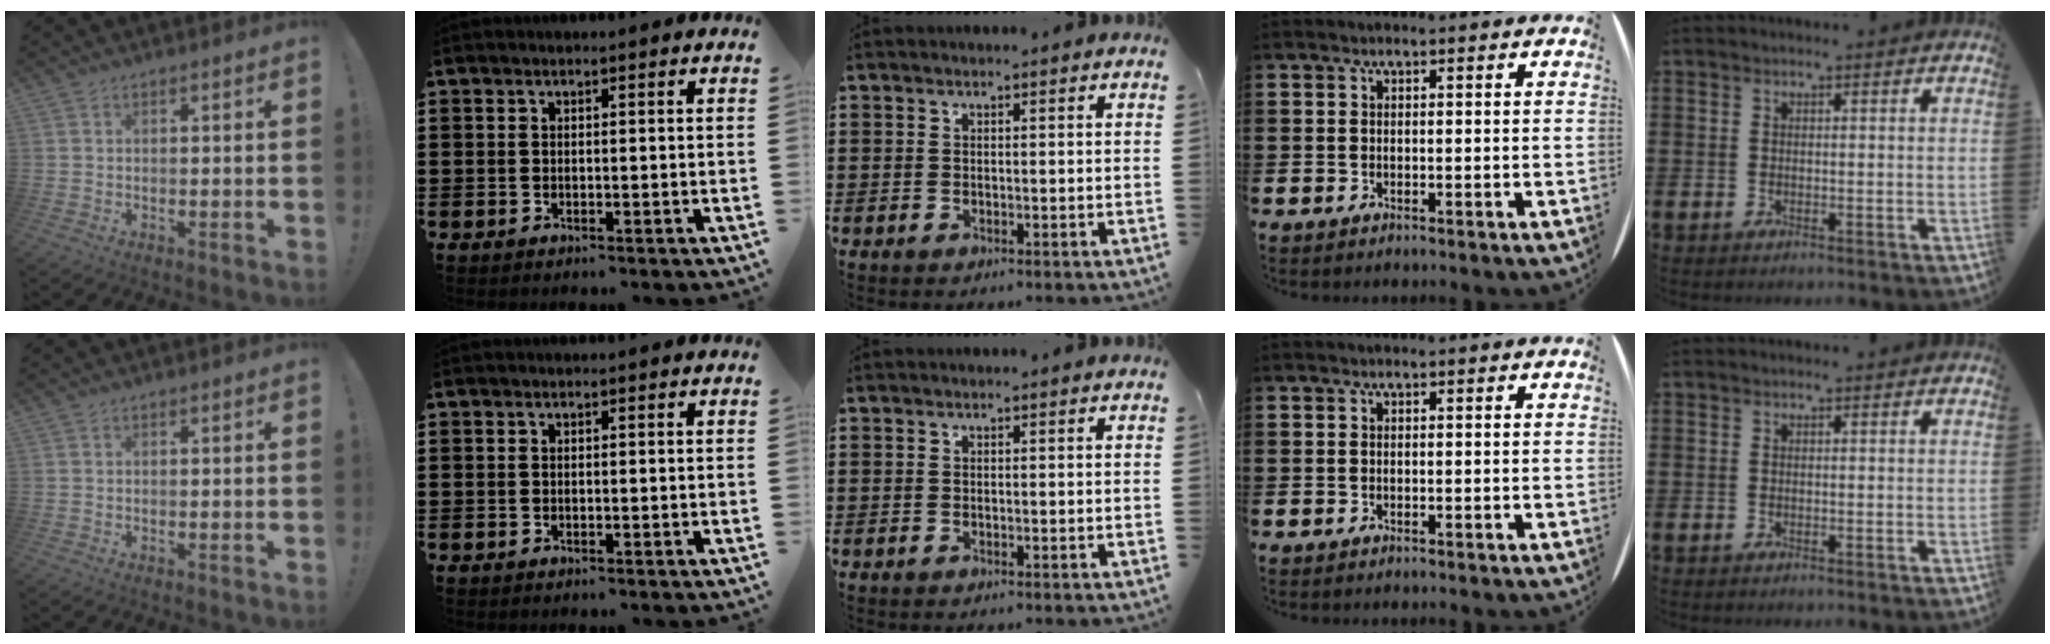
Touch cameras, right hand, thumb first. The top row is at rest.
{}